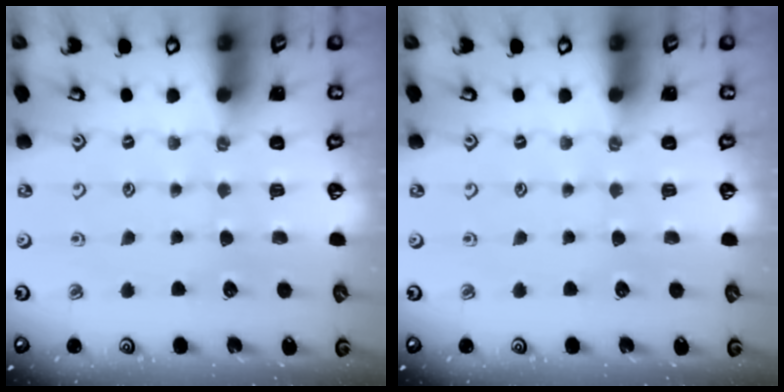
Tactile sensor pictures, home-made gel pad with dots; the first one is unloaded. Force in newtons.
{"total": 0.0}